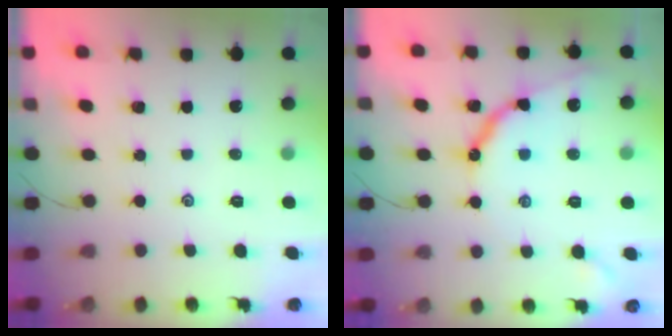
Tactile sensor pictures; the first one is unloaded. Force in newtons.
{"total": 10.4, "press": 10.4, "slide": 0.8}